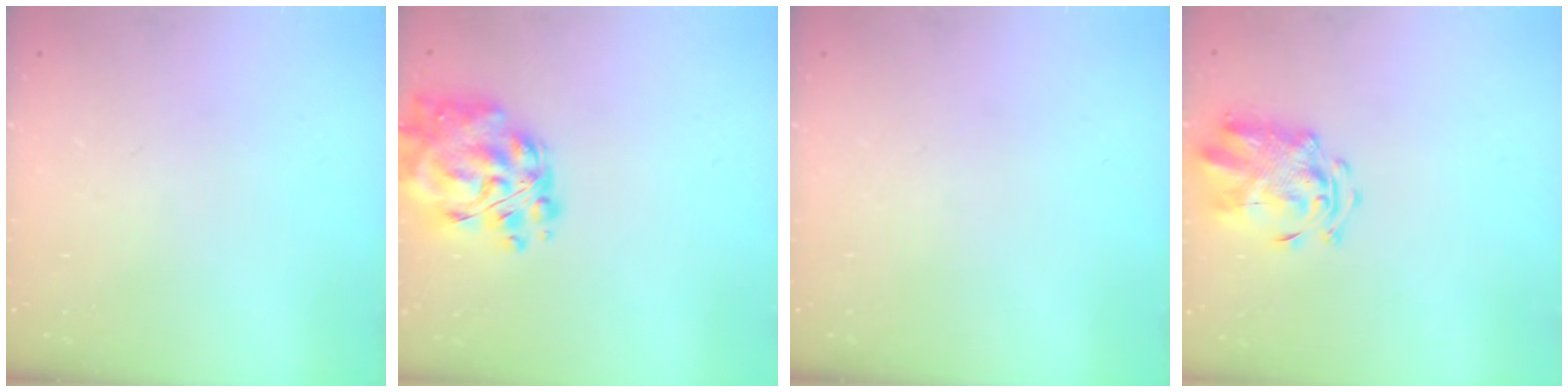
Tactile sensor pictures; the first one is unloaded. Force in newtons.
{"total": 15.7, "press": 14.8, "slide": 5.0}
{"total": 0.0}
{"total": 3.9, "press": 3.8, "slide": 0.5}